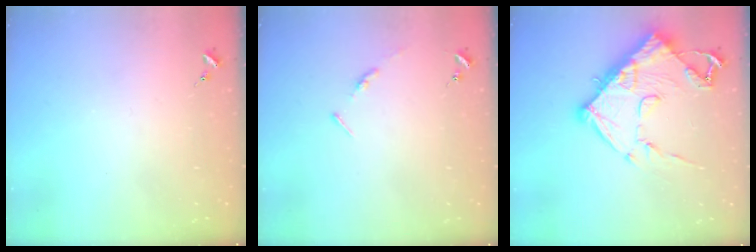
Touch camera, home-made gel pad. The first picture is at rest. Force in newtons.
{"total": 3.4, "press": 3.4, "slide": 0.3}
{"total": 16.4, "press": 16.4, "slide": 1.4}